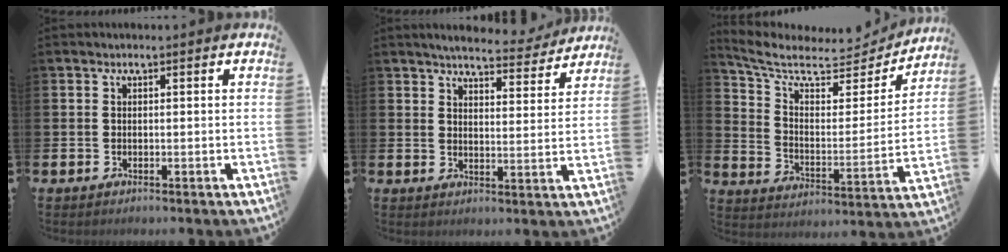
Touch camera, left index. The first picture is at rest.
{"total": 5.0, "force": [4.8, 0.7, 1.1], "torque": [-0.026, -0.033, 0.079]}
{"total": 7.9, "force": [6.9, 2.9, 2.5], "torque": [-0.081, -0.054, 0.115]}